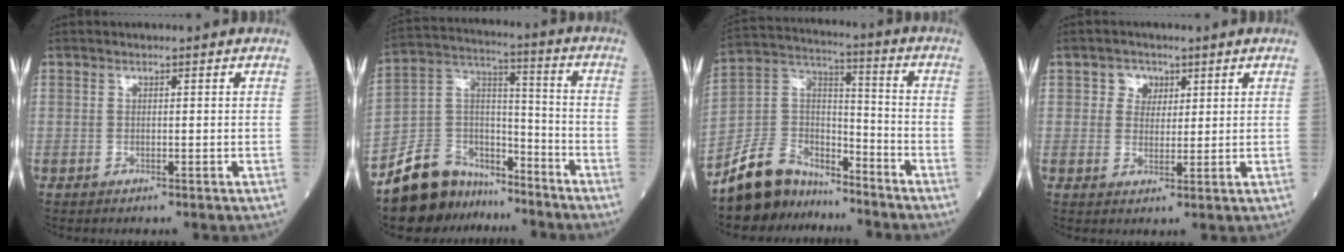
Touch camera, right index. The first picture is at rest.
{"total": 13.2, "force": [-11.0, 6.9, 2.6], "torque": [-0.052, 0.065, -0.194]}
{"total": 11.2, "force": [-9.6, 5.6, 1.6], "torque": [-0.045, 0.051, -0.181]}
{"total": 3.2, "force": [1.4, 2.7, 0.9], "torque": [-0.011, 0.004, 0.020]}